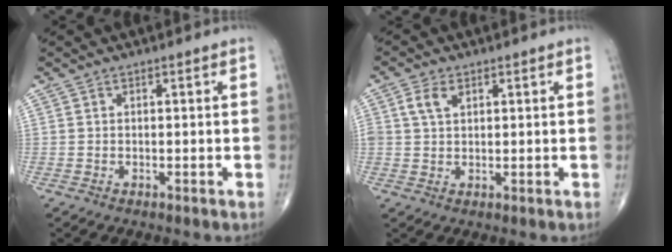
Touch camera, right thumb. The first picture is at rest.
{"total": 3.6, "force": [1.5, 2.2, 2.4], "torque": [-0.047, 0.004, 0.032]}